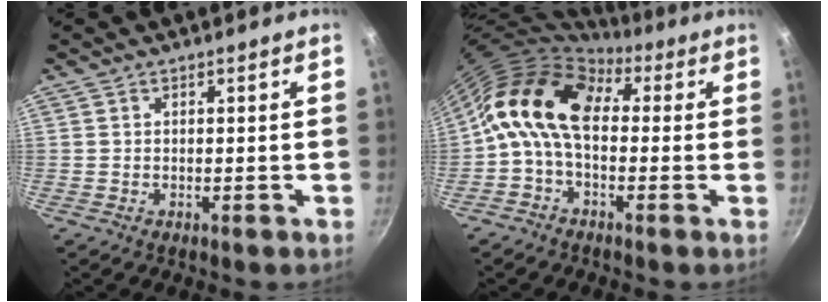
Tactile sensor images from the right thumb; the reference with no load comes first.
{"total": 13.5, "force": [1.7, 8.8, 10.1], "torque": [-0.162, 0.025, 0.003]}